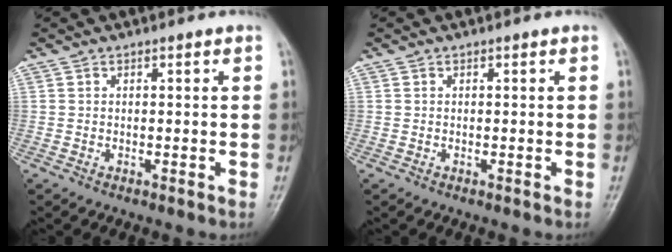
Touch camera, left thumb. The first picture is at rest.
{"total": 0.0}